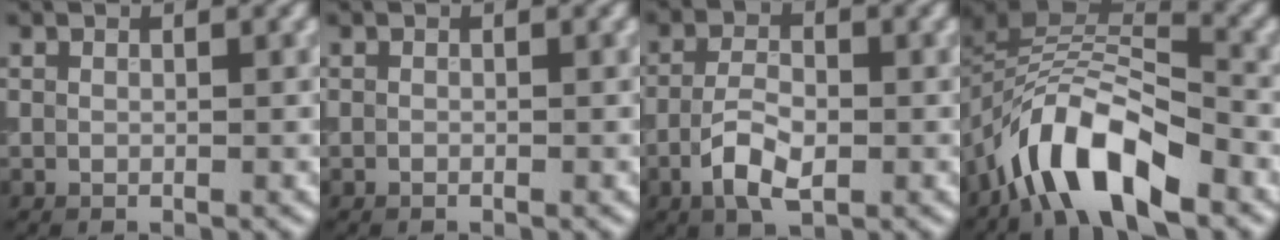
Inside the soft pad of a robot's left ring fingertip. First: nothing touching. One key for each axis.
{"total": 0.0}
{"total": 4.3, "fx": -1.8, "fy": 2.0, "fz": 3.4, "tx": -0.069, "ty": 0.001, "tz": -0.041}
{"total": 8.5, "fx": -5.3, "fy": 3.4, "fz": 5.7, "tx": -0.089, "ty": 0.008, "tz": -0.106}